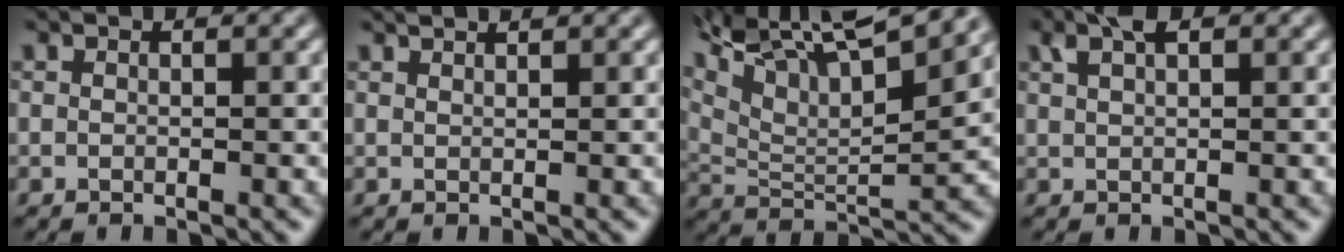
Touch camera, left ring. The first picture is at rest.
{"total": 2.1, "force": [1.8, 0.6, 1.0], "torque": [-0.005, 0.020, 0.003]}
{"total": 12.4, "force": [8.3, 3.4, 8.6], "torque": [-0.162, 0.025, 0.138]}
{"total": 2.6, "force": [1.3, 1.0, 2.0], "torque": [-0.035, 0.013, 0.023]}